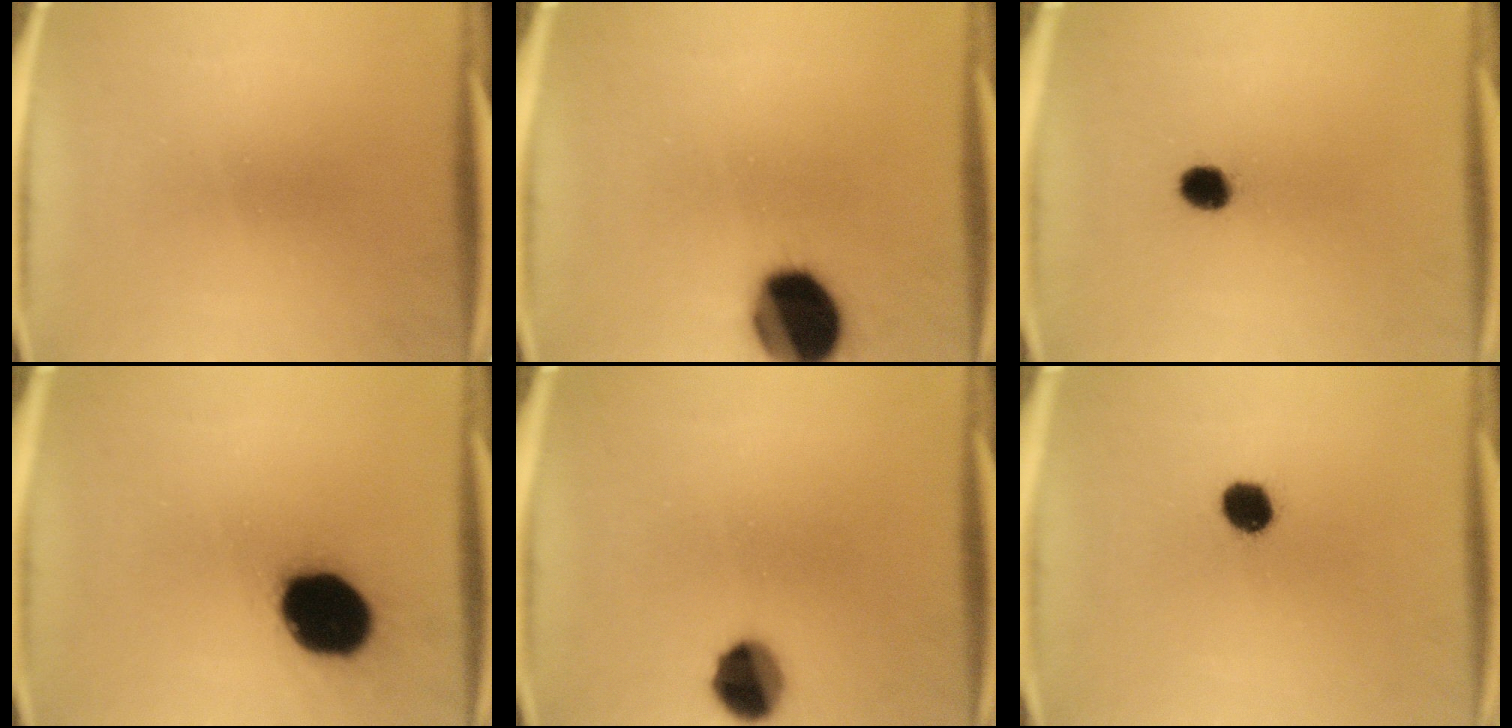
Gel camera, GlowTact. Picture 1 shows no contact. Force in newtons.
{"total": 17.6}
{"total": 4.2}
{"total": 19.9}
{"total": 8.4}
{"total": 5.9}